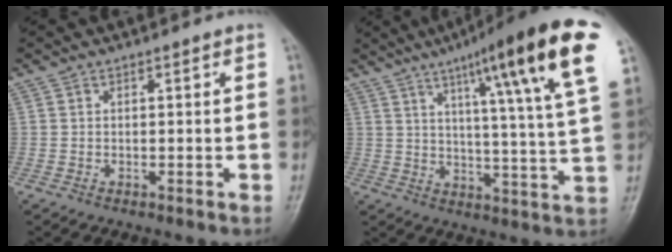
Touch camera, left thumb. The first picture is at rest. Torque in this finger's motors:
{"motor_torque": [0.87, 0.87, 1.68, -1.11, 0.25]}